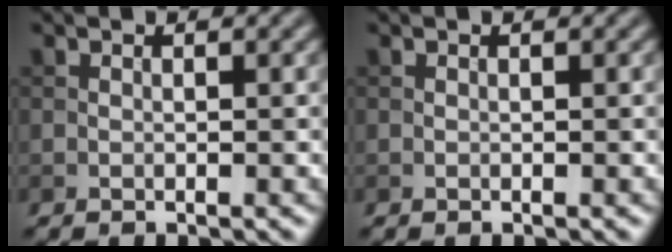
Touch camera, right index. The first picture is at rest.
{"total": 0.0}